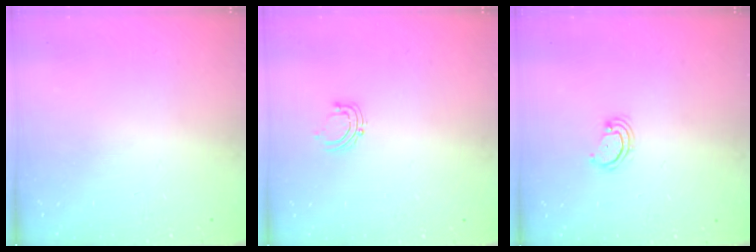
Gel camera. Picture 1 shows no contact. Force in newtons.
{"total": 4.1, "press": 4.0, "slide": 0.4}
{"total": 2.9, "press": 2.8, "slide": 0.4}